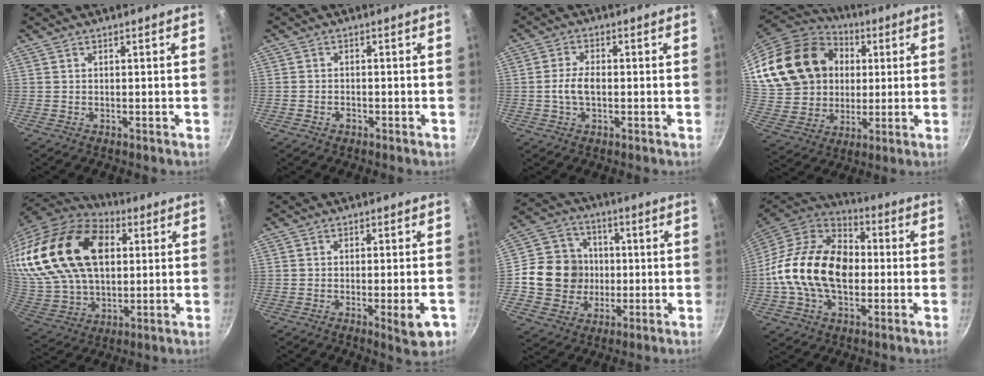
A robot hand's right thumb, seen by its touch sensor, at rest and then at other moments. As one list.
[{"total": 1.3, "force": [-0.9, 0.8, 0.5], "torque": [-0.010, 0.008, -0.015]}, {"total": 4.5, "force": [-0.6, 2.3, 3.8], "torque": [-0.072, 0.012, -0.015]}, {"total": 24.2, "force": [6.0, 19.2, 13.4], "torque": [-0.232, 0.019, 0.125]}, {"total": 30.4, "force": [8.8, 19.6, 21.5], "torque": [-0.418, 0.000, 0.162]}, {"total": 6.0, "force": [-2.2, 1.2, 5.5], "torque": [-0.063, -0.001, -0.028]}, {"total": 13.3, "force": [-0.4, 12.4, 5.0], "torque": [-0.059, 0.022, -0.013]}, {"total": 21.6, "force": [-1.2, 14.5, 16.0], "torque": [-0.256, 0.033, -0.034]}]